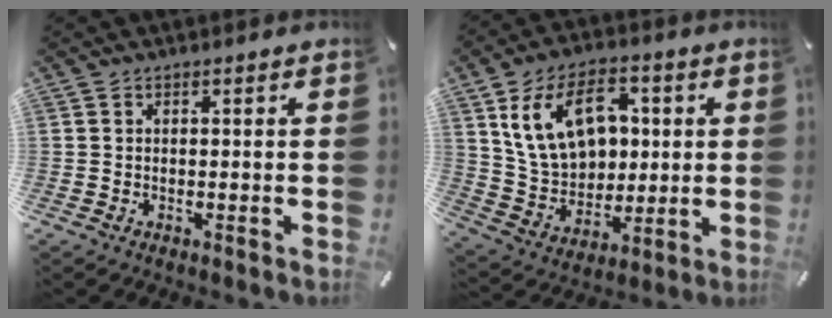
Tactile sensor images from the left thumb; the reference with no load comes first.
{"total": 16.4, "force": [4.9, 12.0, 10.1], "torque": [-0.189, 0.001, 0.093]}